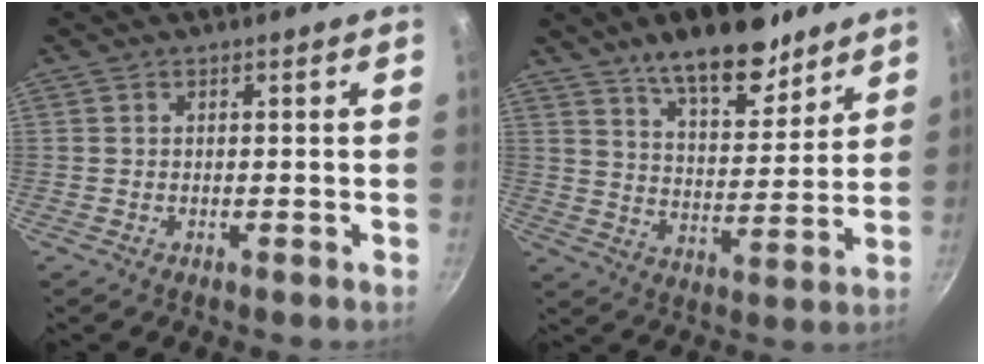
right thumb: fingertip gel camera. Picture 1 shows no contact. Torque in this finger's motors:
{"motor_torque": [0.56, 0.34, 0.44, 0.43, 0.06]}